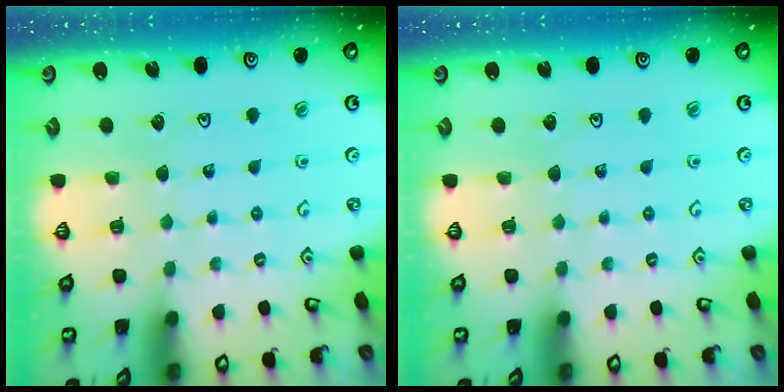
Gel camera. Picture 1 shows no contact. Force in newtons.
{"total": 0.0}